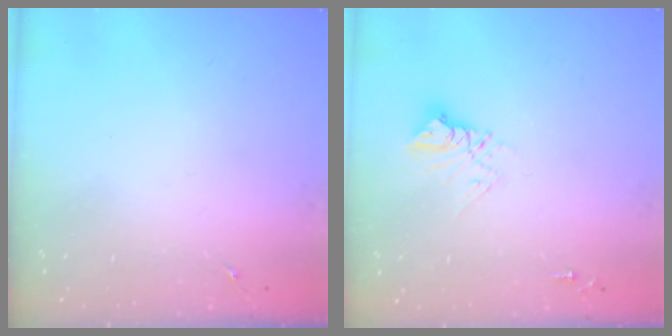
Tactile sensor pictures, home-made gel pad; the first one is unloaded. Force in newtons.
{"total": 9.3, "press": 9.3, "slide": 0.8}